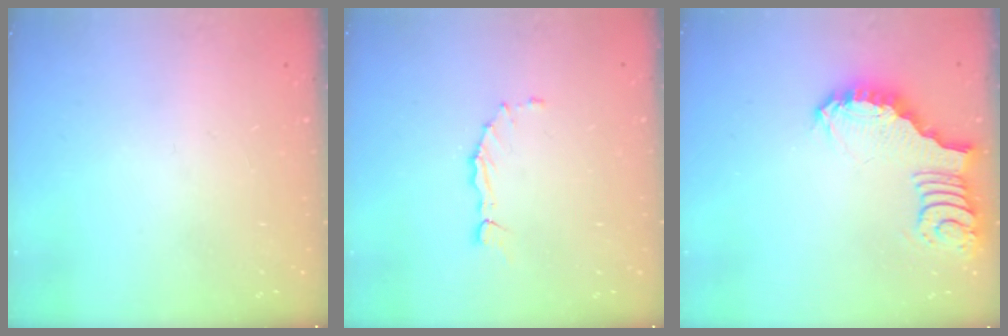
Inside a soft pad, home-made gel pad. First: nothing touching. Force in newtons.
{"total": 1.6, "press": 1.6, "slide": 0.3}
{"total": 3.1, "press": 3.1, "slide": 0.5}